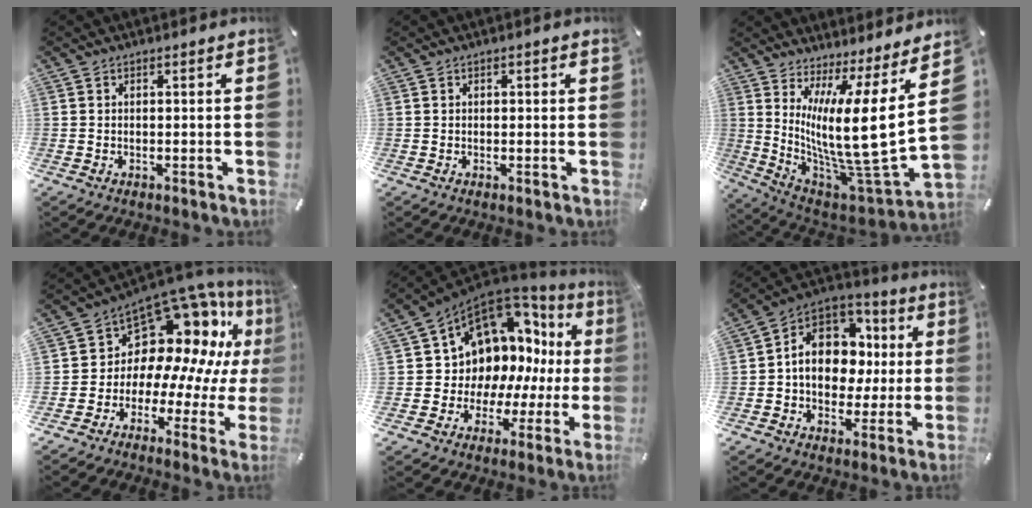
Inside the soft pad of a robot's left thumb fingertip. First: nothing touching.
{"total": 0.6, "force": [0.1, 0.2, 0.5], "torque": [-0.010, 0.001, 0.002]}
{"total": 18.8, "force": [5.2, 3.8, 17.7], "torque": [-0.312, -0.083, 0.087]}
{"total": 13.8, "force": [8.8, 8.7, 6.0], "torque": [-0.088, -0.107, 0.159]}
{"total": 11.7, "force": [6.1, 9.3, 3.9], "torque": [-0.073, -0.087, 0.123]}
{"total": 13.6, "force": [0.8, 11.3, 7.5], "torque": [-0.133, -0.003, 0.022]}